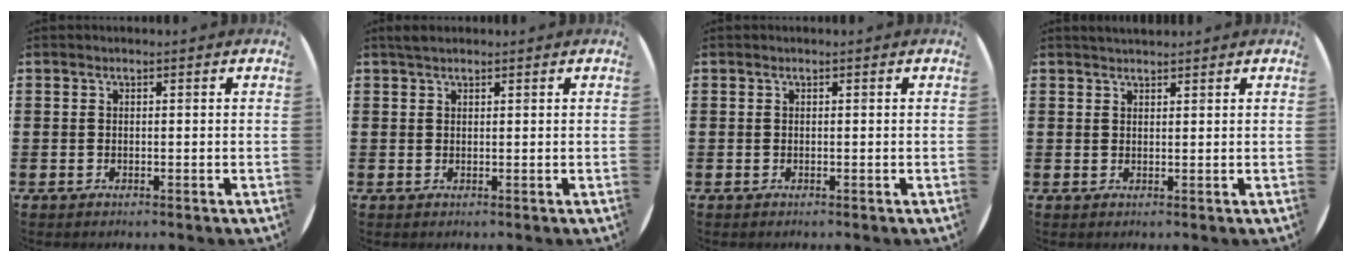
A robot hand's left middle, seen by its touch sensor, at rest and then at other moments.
{"total": 1.3, "force": [1.2, 0.5, 0.4], "torque": [-0.002, 0.001, 0.021]}
{"total": 0.0}
{"total": 1.4, "force": [1.4, 0.2, 0.1], "torque": [-0.003, 0.003, 0.026]}